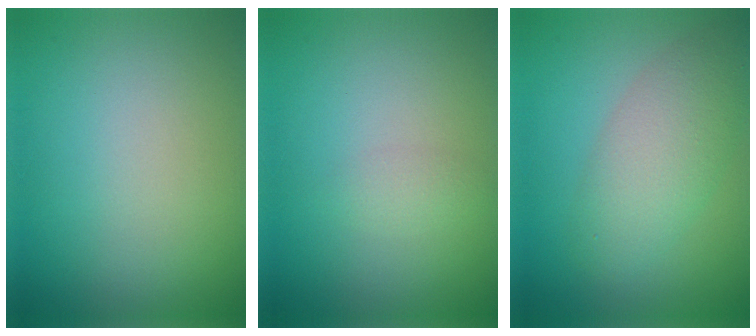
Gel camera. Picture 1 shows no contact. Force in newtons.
{"total": 1.0, "press": 1.0, "slide": 0.0}
{"total": 5.0, "press": 5.0, "slide": 0.2}